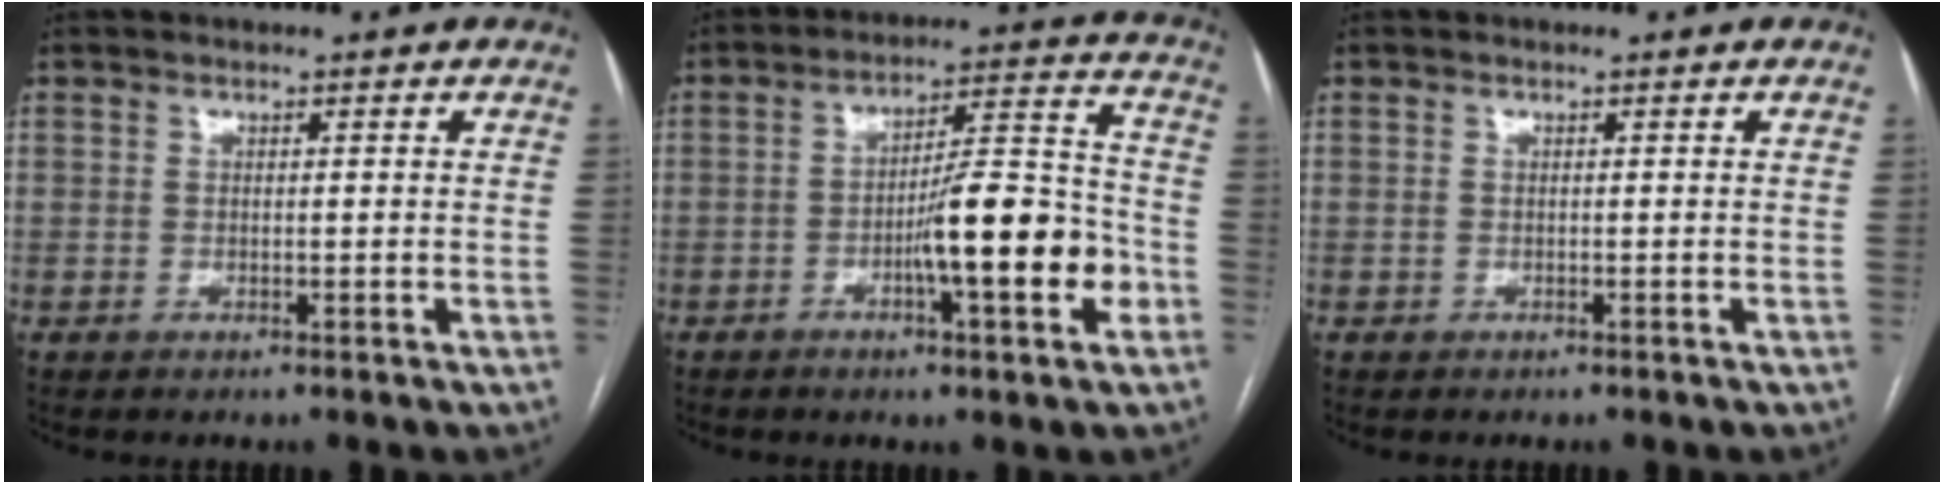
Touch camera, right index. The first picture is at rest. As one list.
[{"total": 13.4, "force": [-4.3, 1.5, 12.6], "torque": [-0.193, 0.011, -0.064]}, {"total": 0.0}]